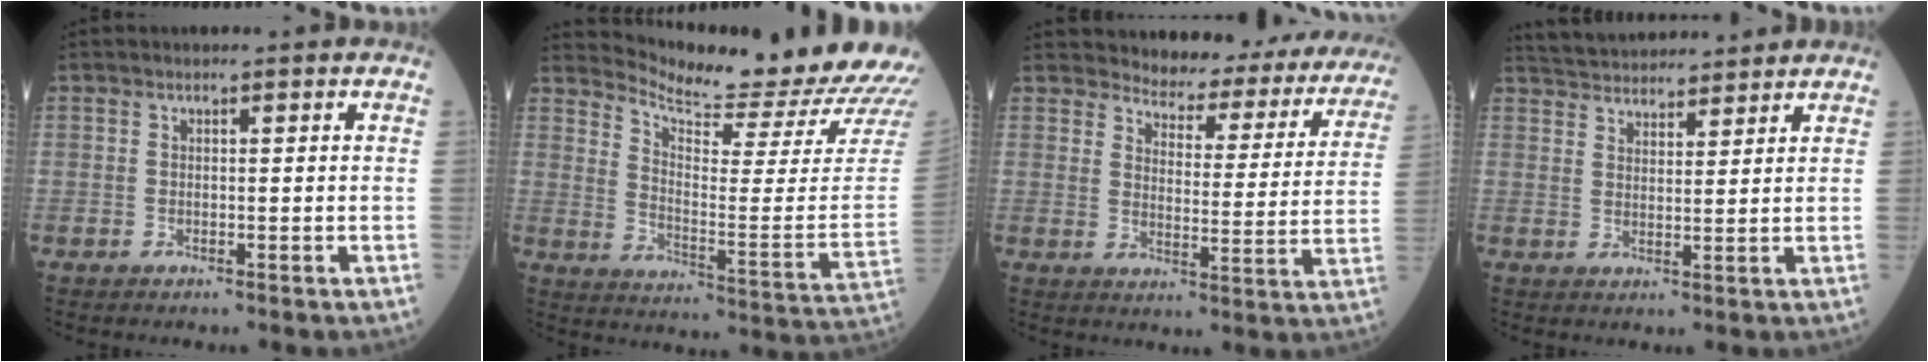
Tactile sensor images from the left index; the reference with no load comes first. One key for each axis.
{"total": 18.1, "fx": 17.7, "fy": -1.5, "fz": 3.4, "tx": -0.073, "ty": -0.122, "tz": 0.234}
{"total": 19.9, "fx": 18.6, "fy": 5.0, "fz": 5.1, "tx": -0.035, "ty": -0.067, "tz": 0.201}
{"total": 10.8, "fx": 10.3, "fy": 1.9, "fz": 2.6, "tx": -0.046, "ty": 0.027, "tz": 0.162}